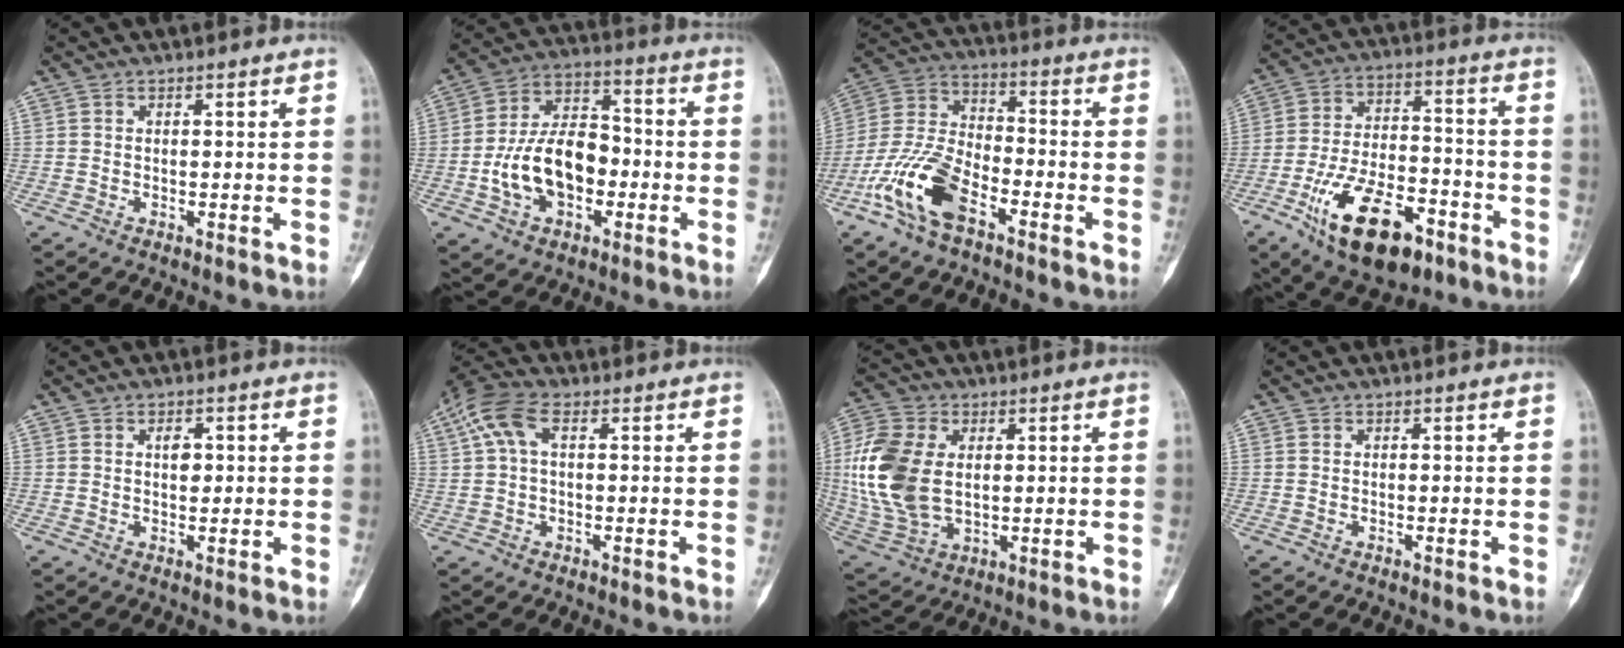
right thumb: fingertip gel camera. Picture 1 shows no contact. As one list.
[{"total": 15.0, "force": [-3.3, 9.6, 11.1], "torque": [-0.184, 0.043, -0.057]}, {"total": 13.8, "force": [-7.1, 6.6, 9.8], "torque": [-0.209, 0.039, -0.143]}, {"total": 18.8, "force": [-9.9, 9.3, 13.1], "torque": [-0.208, 0.063, -0.154]}, {"total": 2.4, "force": [0.5, 1.6, 1.7], "torque": [-0.017, 0.002, 0.009]}, {"total": 7.7, "force": [2.3, 4.0, 6.1], "torque": [-0.143, 0.027, 0.040]}, {"total": 16.8, "force": [1.6, 10.9, 12.7], "torque": [-0.278, -0.006, 0.039]}, {"total": 0.0}]